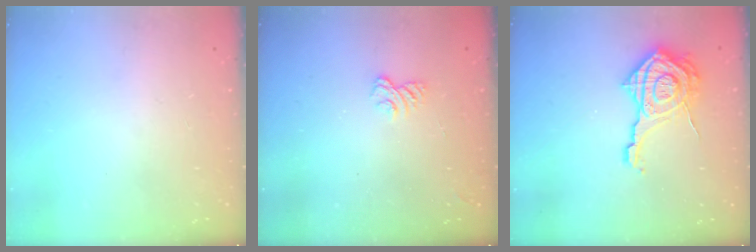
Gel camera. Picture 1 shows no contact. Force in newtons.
{"total": 2.6, "press": 2.2, "slide": 1.3}
{"total": 15.9, "press": 15.9, "slide": 1.1}